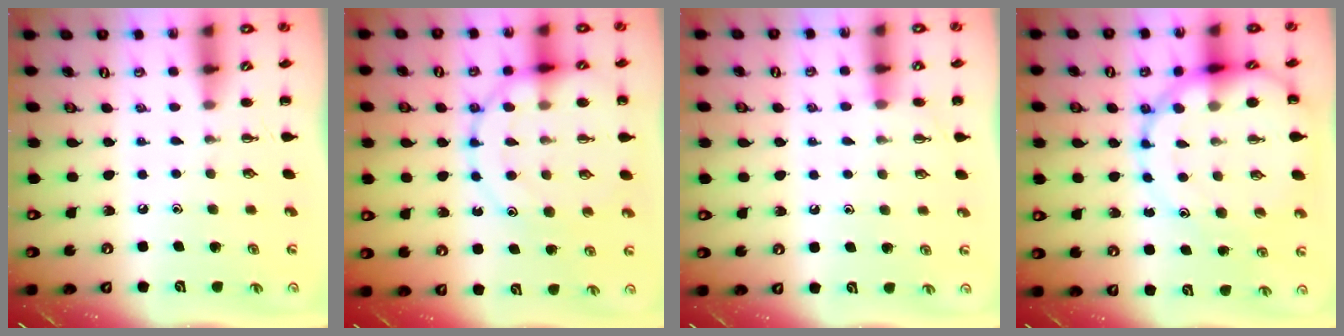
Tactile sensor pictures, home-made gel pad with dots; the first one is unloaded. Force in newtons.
{"total": 16.3, "press": 16.1, "slide": 2.0}
{"total": 5.4, "press": 5.1, "slide": 1.8}
{"total": 14.6, "press": 14.4, "slide": 2.5}